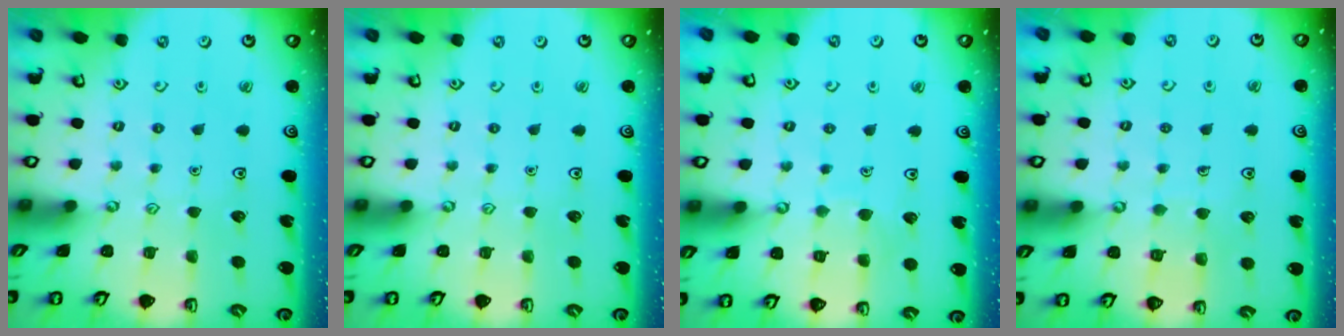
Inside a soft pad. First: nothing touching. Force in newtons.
{"total": 0.0}
{"total": 6.3, "press": 6.3, "slide": 0.5}
{"total": 4.7, "press": 4.6, "slide": 0.4}